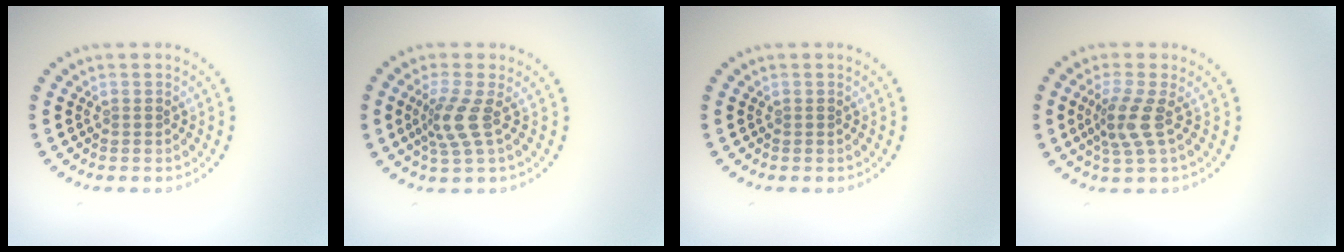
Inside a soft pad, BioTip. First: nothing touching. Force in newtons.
{"total": 2.9, "press": 2.2, "slide": 1.9}
{"total": 0.0}
{"total": 2.9, "press": 2.2, "slide": 1.9}